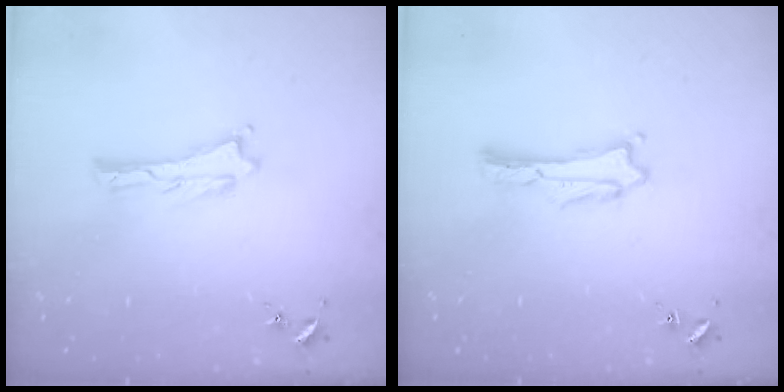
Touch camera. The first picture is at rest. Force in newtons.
{"total": 0.0}